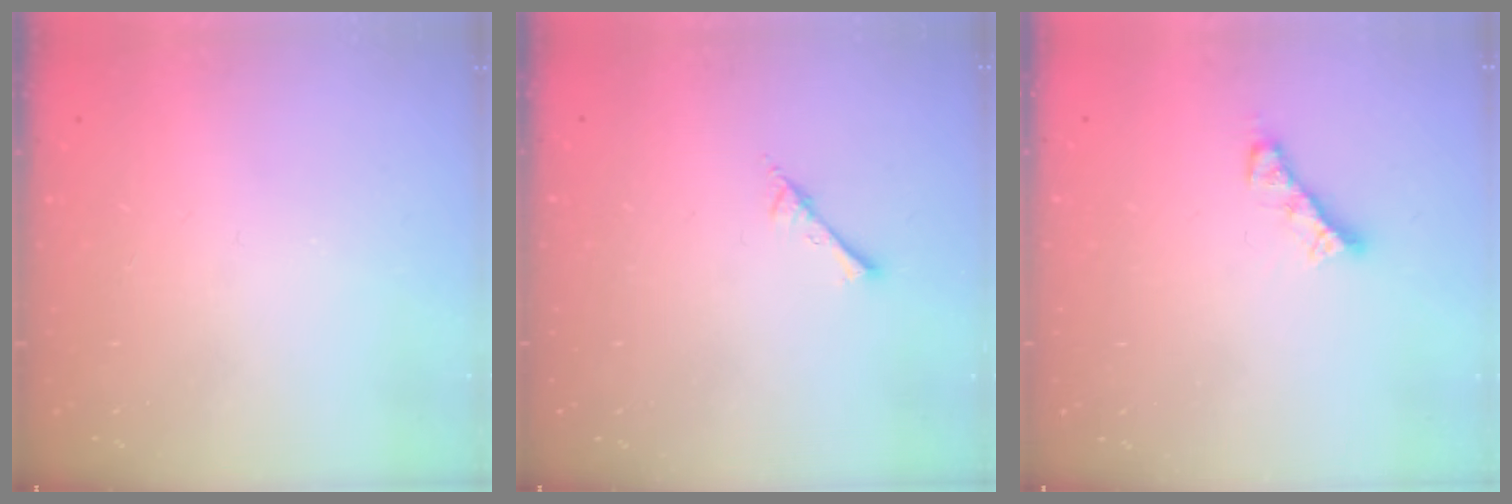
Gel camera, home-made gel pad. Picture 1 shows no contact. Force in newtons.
{"total": 3.1, "press": 3.1, "slide": 0.3}
{"total": 4.8, "press": 4.8, "slide": 0.3}